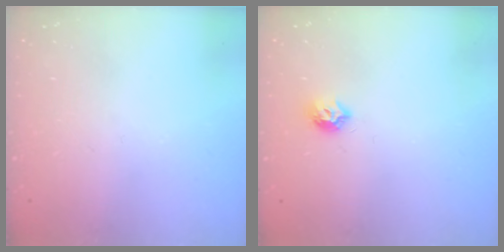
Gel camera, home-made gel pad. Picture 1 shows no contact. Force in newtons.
{"total": 6.3, "press": 6.3, "slide": 0.1}